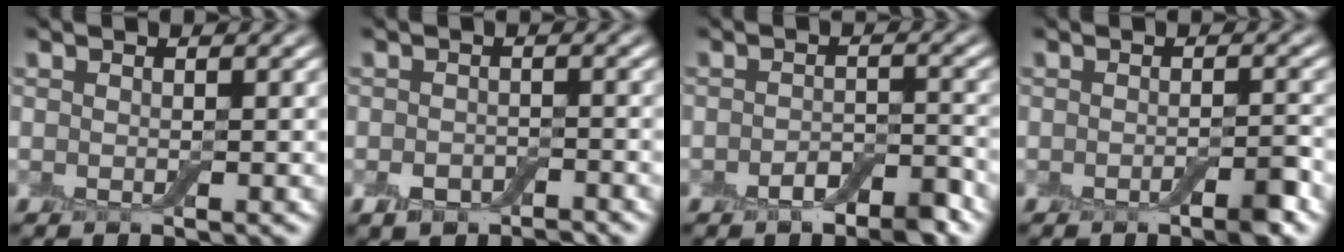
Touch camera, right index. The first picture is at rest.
{"total": 2.5, "force": [-1.7, 1.4, 1.2], "torque": [-0.018, -0.002, -0.035]}
{"total": 3.2, "force": [-2.0, 1.4, 2.0], "torque": [-0.029, 0.004, -0.033]}
{"total": 2.0, "force": [-1.1, 0.4, 1.6], "torque": [-0.021, 0.000, -0.018]}